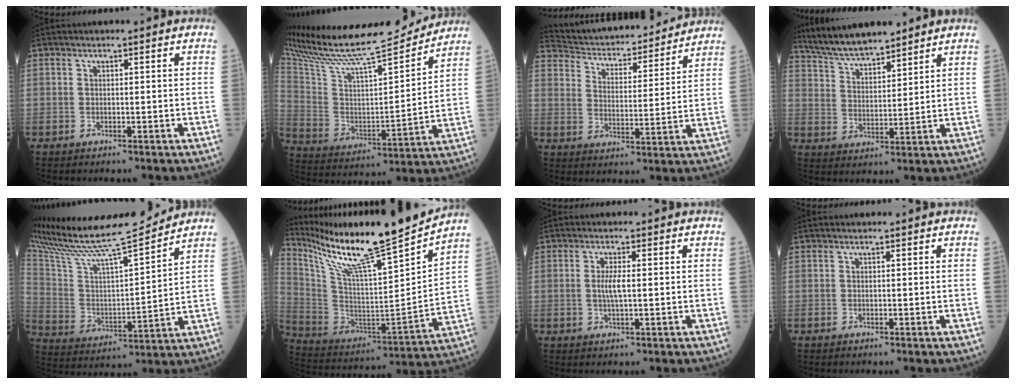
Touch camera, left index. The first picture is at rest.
{"total": 22.8, "force": [21.1, 1.5, 8.5], "torque": [-0.167, -0.017, 0.343]}
{"total": 18.5, "force": [17.5, 3.3, 5.0], "torque": [-0.080, 0.006, 0.252]}
{"total": 10.2, "force": [9.1, 1.7, 4.2], "torque": [-0.085, 0.018, 0.171]}
{"total": 18.0, "force": [16.8, -0.3, 6.5], "torque": [-0.138, -0.014, 0.294]}
{"total": 22.0, "force": [18.8, -1.2, 11.3], "torque": [-0.209, -0.046, 0.317]}
{"total": 3.0, "force": [0.1, 0.5, 2.9], "torque": [-0.061, -0.002, 0.002]}
{"total": 0.0}